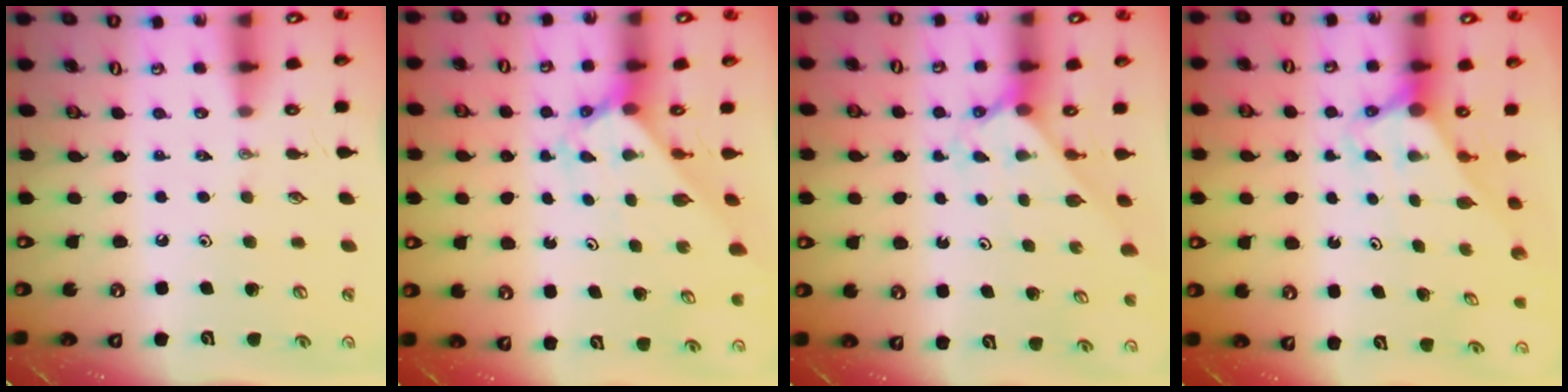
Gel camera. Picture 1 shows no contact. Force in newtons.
{"total": 2.1, "press": 2.1, "slide": 0.2}
{"total": 2.0, "press": 2.0, "slide": 0.2}
{"total": 2.8, "press": 2.8, "slide": 0.0}